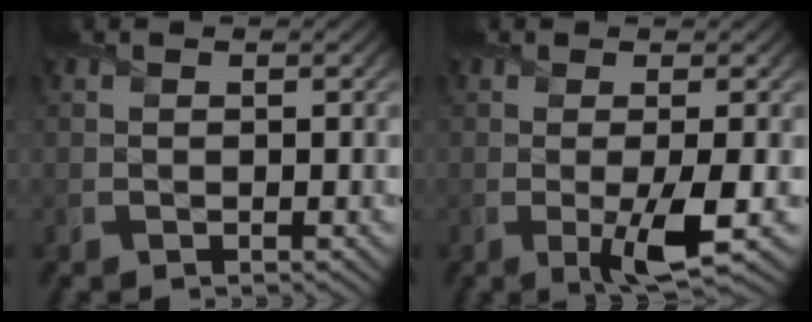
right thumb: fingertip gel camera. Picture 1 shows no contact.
{"total": 4.7, "force": [-0.8, 0.7, 4.6], "torque": [-0.084, -0.006, -0.014]}